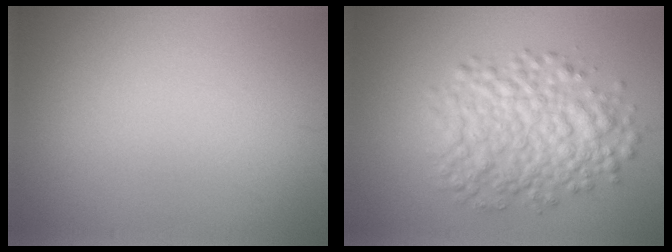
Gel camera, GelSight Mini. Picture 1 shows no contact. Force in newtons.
{"total": 6.4, "press": 6.4, "slide": 0.1}